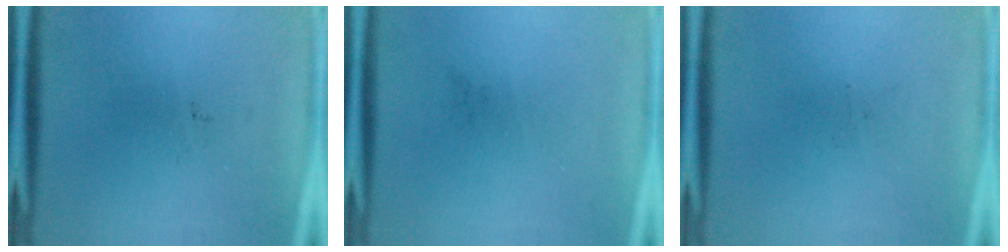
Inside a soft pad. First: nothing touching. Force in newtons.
{"total": 0.0}
{"total": 0.0}